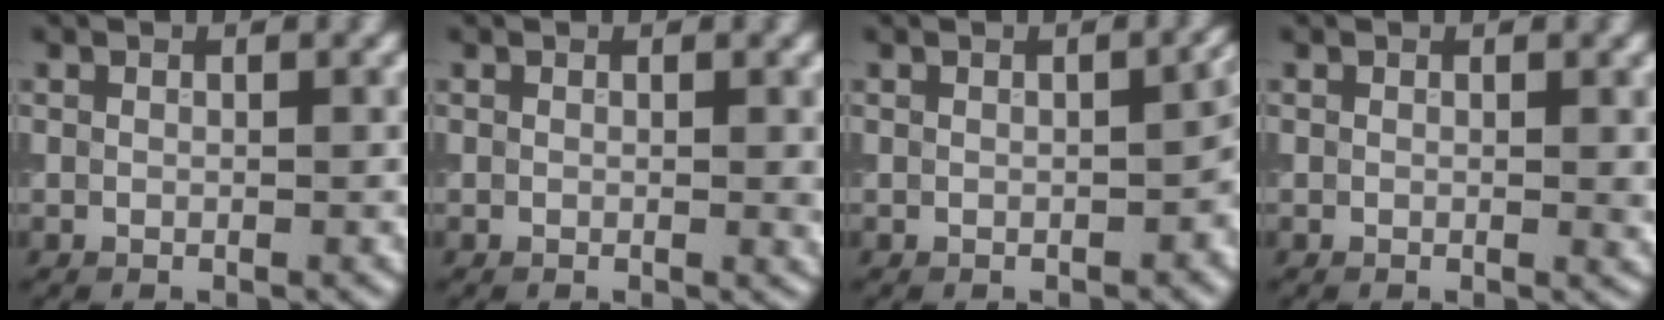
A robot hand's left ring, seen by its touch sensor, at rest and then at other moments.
{"total": 0.9, "force": [0.1, 0.1, 0.8], "torque": [-0.007, -0.003, 0.000]}
{"total": 2.5, "force": [-0.3, 1.2, 2.1], "torque": [-0.022, 0.000, -0.002]}
{"total": 0.8, "force": [0.2, 0.1, 0.8], "torque": [-0.006, -0.004, 0.002]}